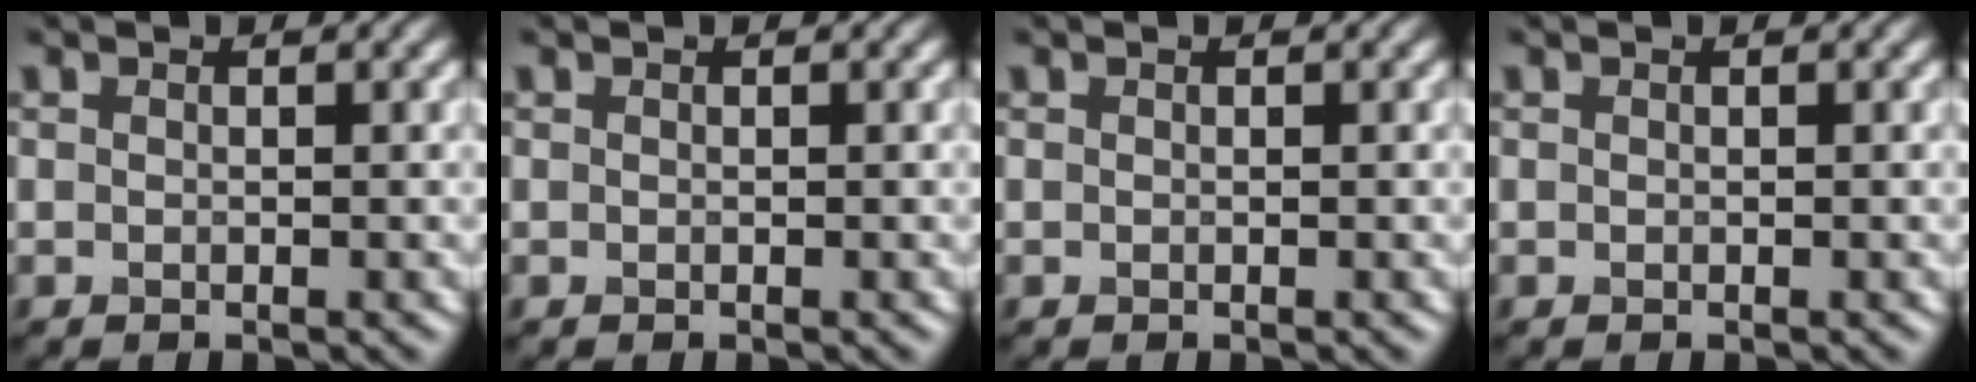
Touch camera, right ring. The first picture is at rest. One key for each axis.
{"total": 0.0}
{"total": 0.0}
{"total": 0.0}